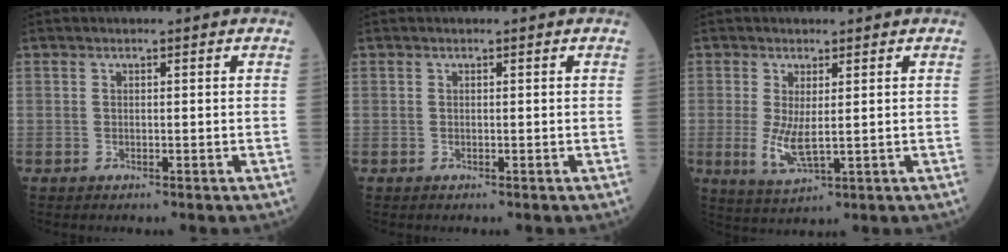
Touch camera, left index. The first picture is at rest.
{"total": 0.0}
{"total": 4.8, "force": [-0.1, 1.3, 4.6], "torque": [-0.100, -0.015, 0.006]}